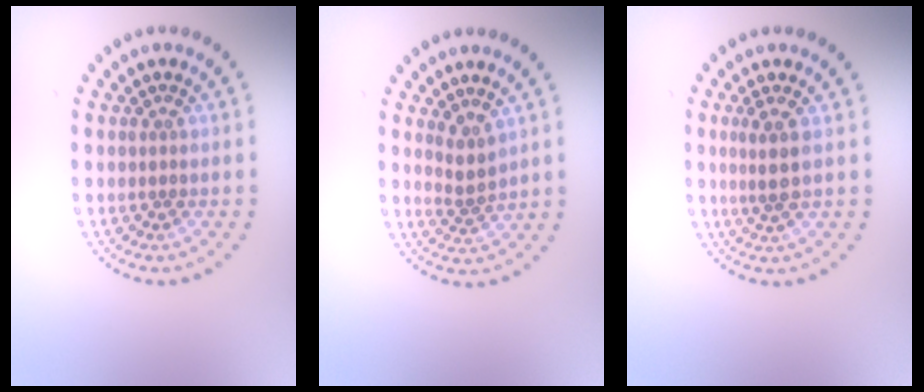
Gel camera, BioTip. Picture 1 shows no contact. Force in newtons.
{"total": 1.8, "press": 1.3, "slide": 1.3}
{"total": 1.9, "press": 1.3, "slide": 1.4}